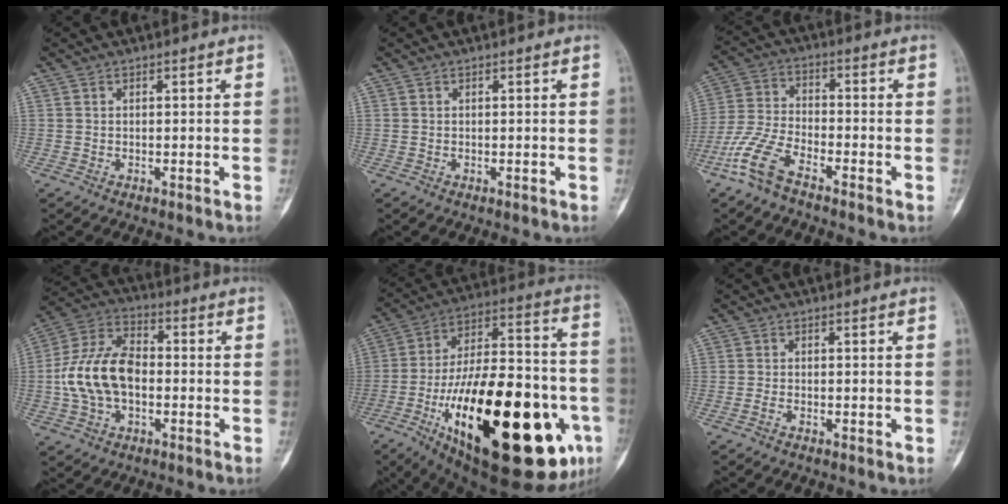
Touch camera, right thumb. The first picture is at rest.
{"total": 0.0}
{"total": 9.1, "force": [-6.1, 3.6, 5.8], "torque": [-0.138, 0.024, -0.131]}
{"total": 14.1, "force": [-1.4, 8.9, 10.8], "torque": [-0.209, 0.036, -0.030]}
{"total": 41.5, "force": [-13.4, 15.6, 36.0], "torque": [-0.540, 0.028, -0.196]}
{"total": 1.2, "force": [-0.6, 0.6, 0.9], "torque": [-0.019, 0.000, -0.015]}